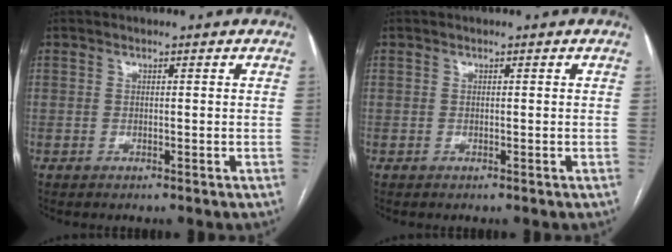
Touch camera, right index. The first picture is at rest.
{"total": 0.0}